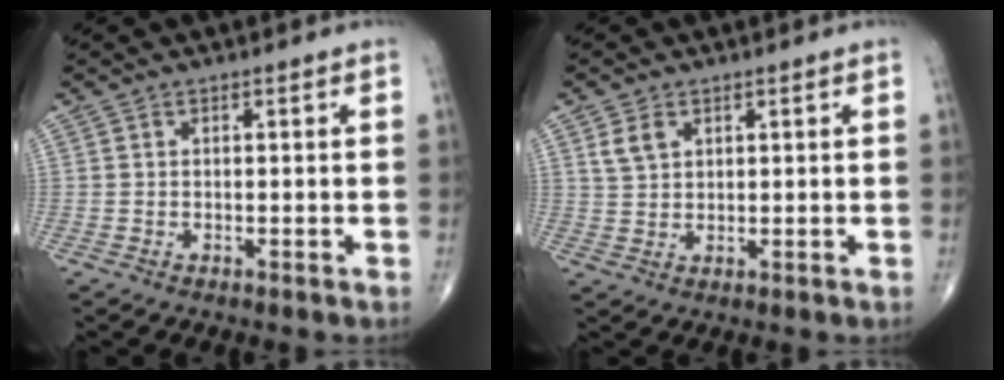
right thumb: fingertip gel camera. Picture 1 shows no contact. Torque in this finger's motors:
{"motor_torque": [-0.10, 0.11, 0.11, 0.04, 0.02]}